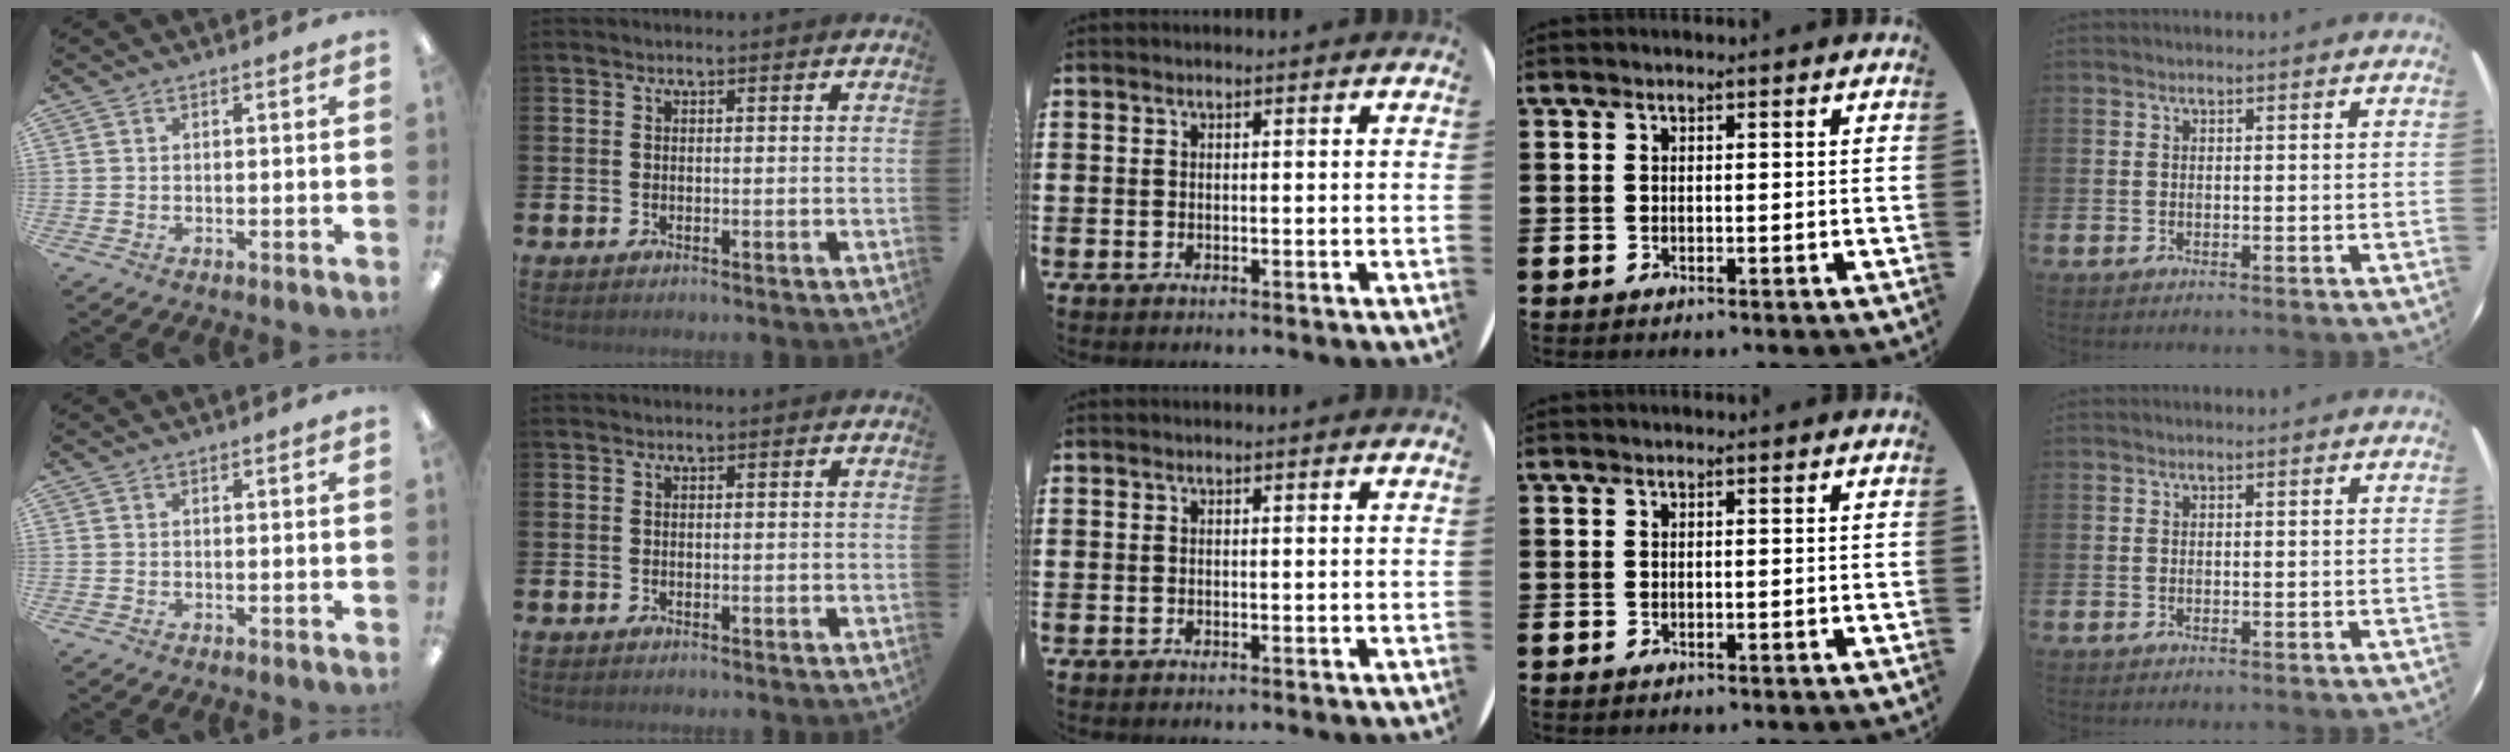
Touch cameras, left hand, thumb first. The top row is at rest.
{}